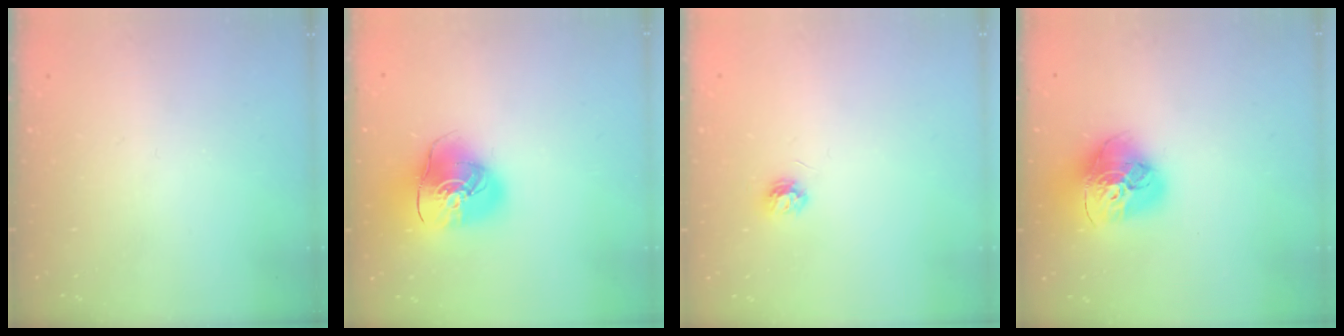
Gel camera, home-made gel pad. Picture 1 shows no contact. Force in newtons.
{"total": 13.8, "press": 13.6, "slide": 2.0}
{"total": 3.9, "press": 3.9, "slide": 0.5}
{"total": 18.4, "press": 18.3, "slide": 1.9}